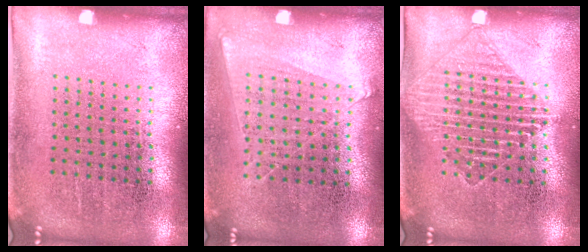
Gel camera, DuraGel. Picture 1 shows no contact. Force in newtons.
{"total": 1.0, "press": 0.9, "slide": 0.4}
{"total": 1.5, "press": 1.4, "slide": 0.6}